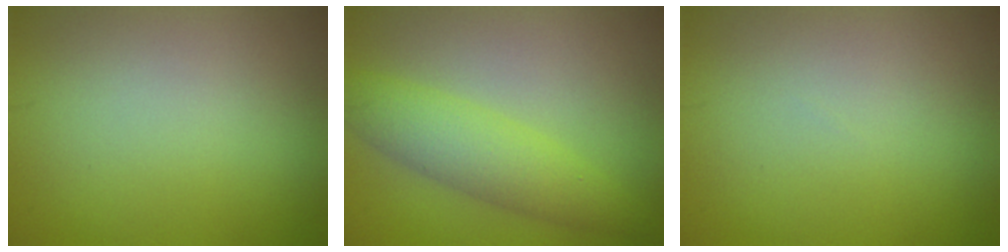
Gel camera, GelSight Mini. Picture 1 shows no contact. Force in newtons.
{"total": 4.5, "press": 4.5, "slide": 0.1}
{"total": 0.0}